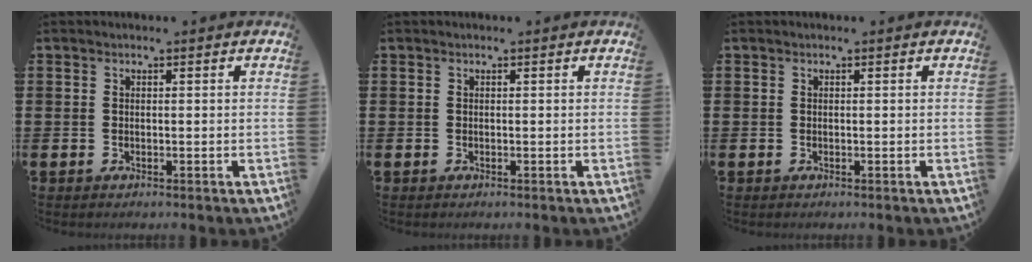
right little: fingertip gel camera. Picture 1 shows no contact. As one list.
[{"total": 0.0}, {"total": 0.0}]